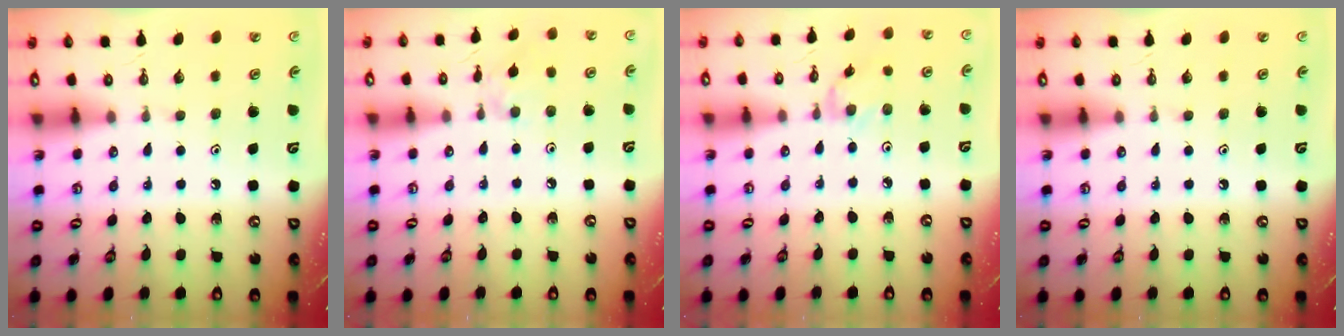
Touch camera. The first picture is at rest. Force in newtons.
{"total": 2.0, "press": 1.9, "slide": 0.5}
{"total": 1.1, "press": 1.1, "slide": 0.3}
{"total": 0.0}